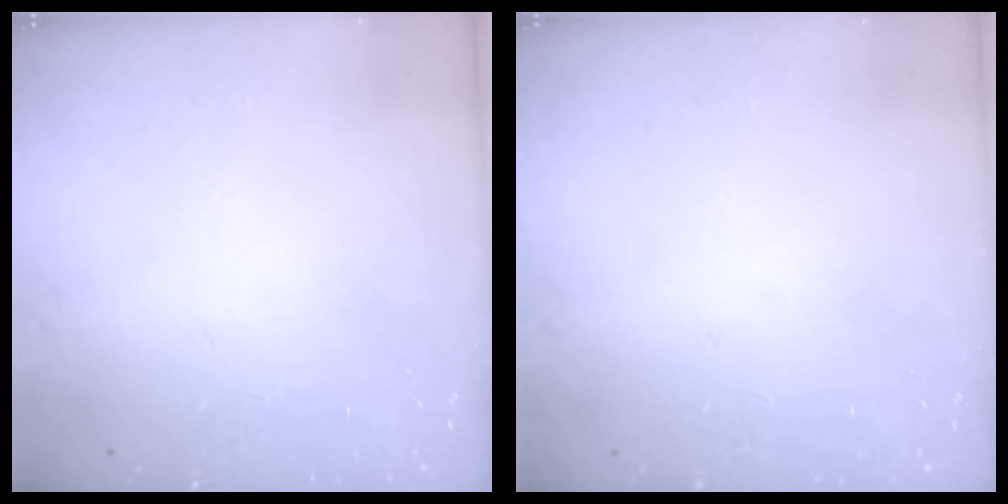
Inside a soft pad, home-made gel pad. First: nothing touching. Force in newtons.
{"total": 0.5, "press": 0.5, "slide": 0.1}